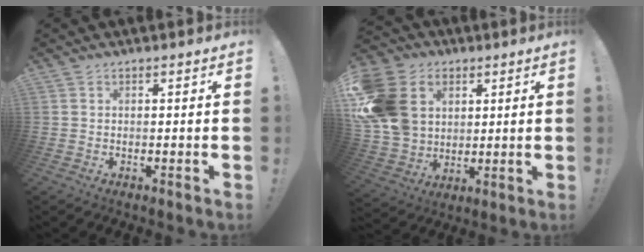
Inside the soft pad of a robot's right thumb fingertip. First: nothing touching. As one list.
[{"total": 19.0, "force": [4.8, 15.1, 10.5], "torque": [-0.201, -0.010, 0.097]}]